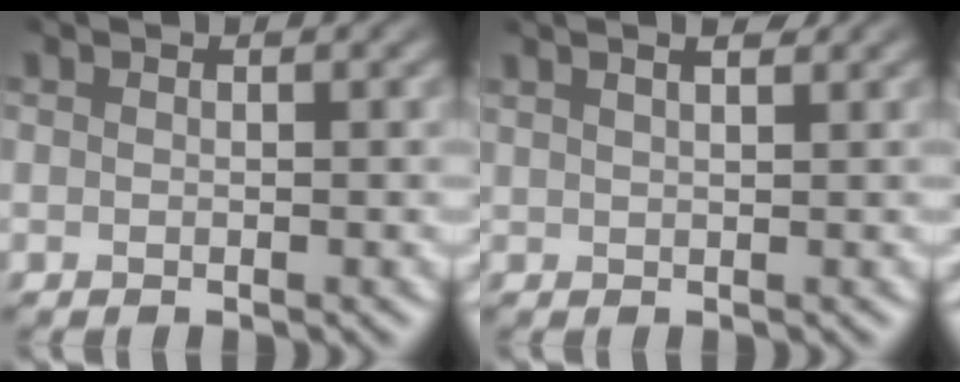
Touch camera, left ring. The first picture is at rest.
{"total": 2.7, "force": [2.0, 1.1, 1.4], "torque": [-0.008, 0.022, 0.013]}